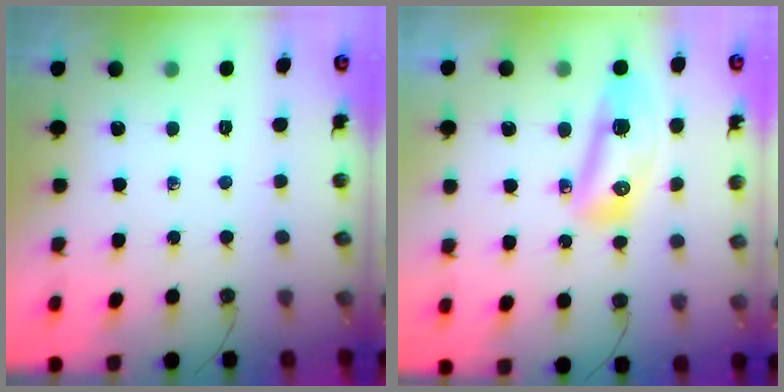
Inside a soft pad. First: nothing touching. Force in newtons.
{"total": 12.4, "press": 12.3, "slide": 1.5}